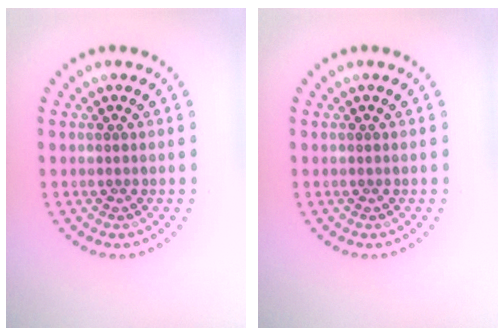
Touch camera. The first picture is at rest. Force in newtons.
{"total": 0.0}